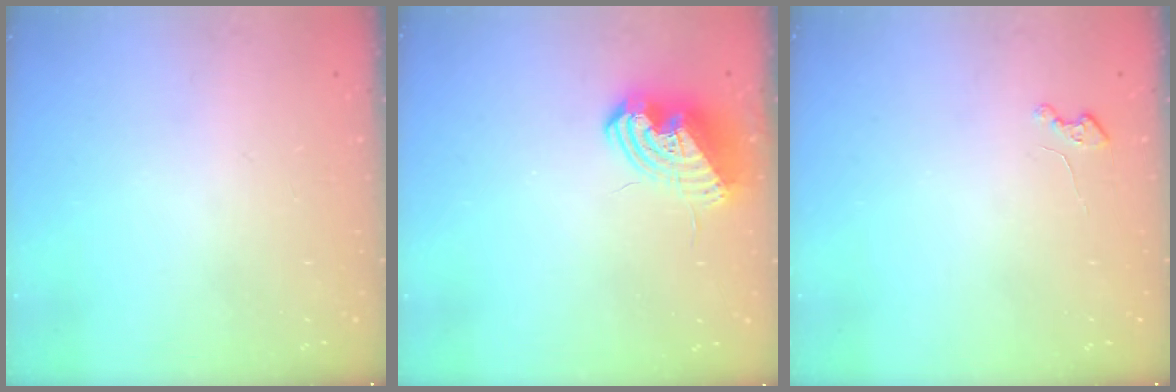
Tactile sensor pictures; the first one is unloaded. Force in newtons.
{"total": 11.0, "press": 10.9, "slide": 1.5}
{"total": 2.2, "press": 2.2, "slide": 0.3}